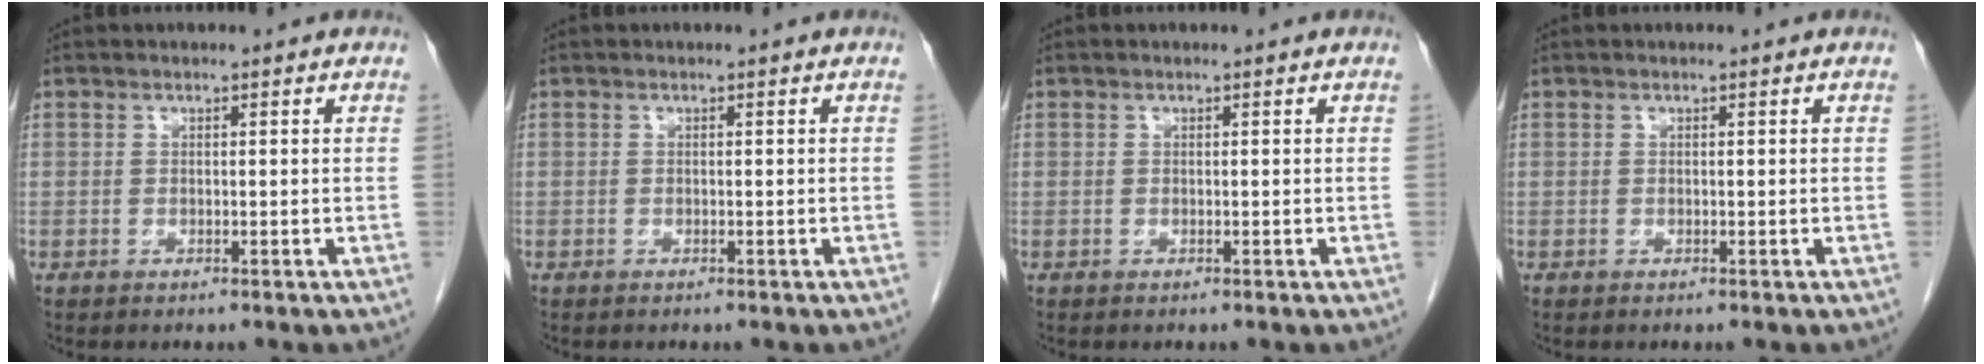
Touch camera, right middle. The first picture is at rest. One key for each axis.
{"total": 0.0}
{"total": 0.0}
{"total": 0.0}